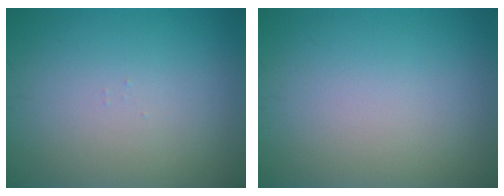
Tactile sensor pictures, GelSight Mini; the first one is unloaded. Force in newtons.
{"total": 0.0}